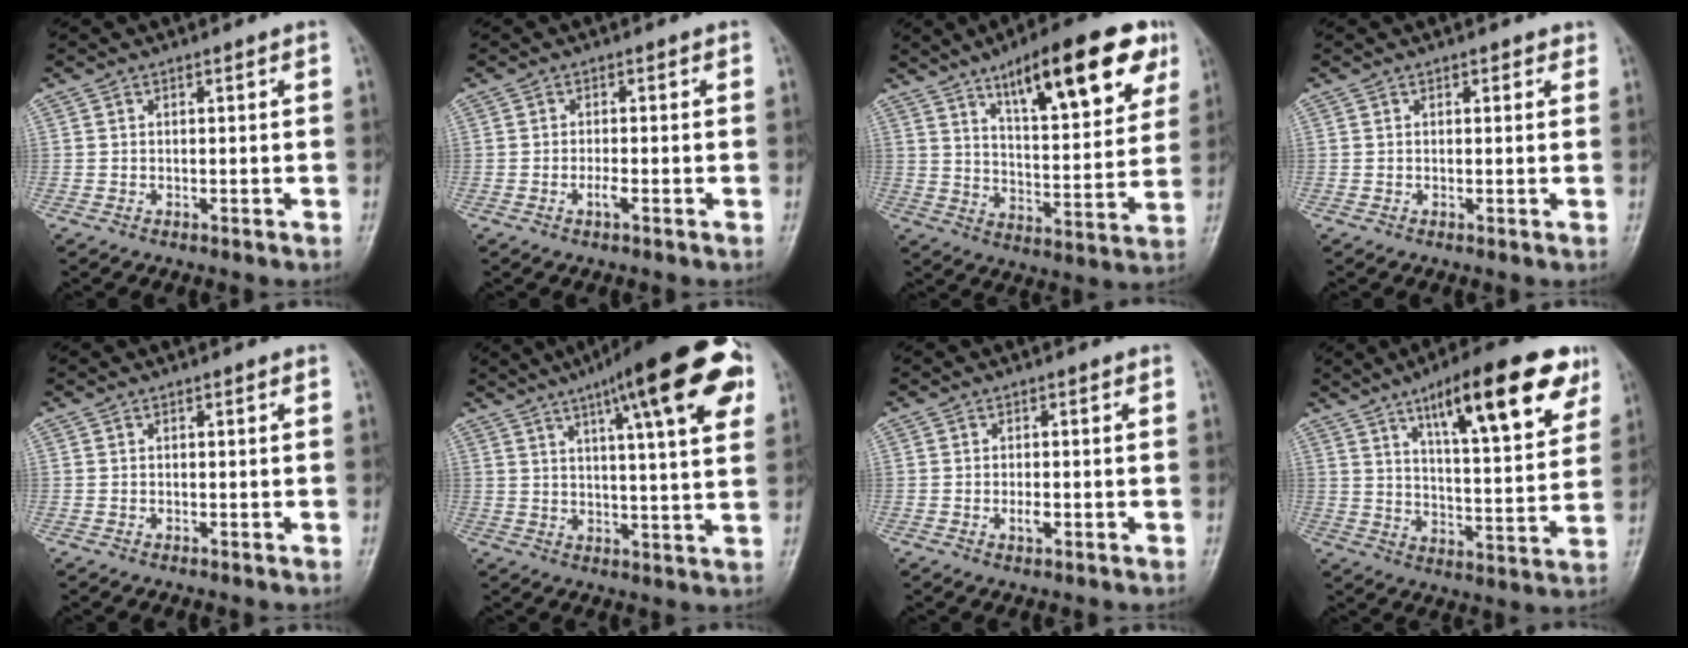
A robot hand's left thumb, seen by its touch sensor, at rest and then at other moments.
{"total": 1.7, "force": [-0.8, 0.5, 1.5], "torque": [-0.031, 0.002, -0.017]}
{"total": 20.5, "force": [11.2, 6.5, 16.0], "torque": [-0.195, -0.036, 0.169]}
{"total": 1.2, "force": [0.8, 0.7, 0.4], "torque": [0.006, -0.004, 0.005]}
{"total": 0.0}
{"total": 20.4, "force": [9.7, 4.4, 17.4], "torque": [-0.227, -0.005, 0.132]}
{"total": 1.8, "force": [-0.5, 0.9, 1.5], "torque": [-0.026, 0.000, -0.009]}
{"total": 20.4, "force": [11.1, 5.8, 16.1], "torque": [-0.200, -0.036, 0.166]}